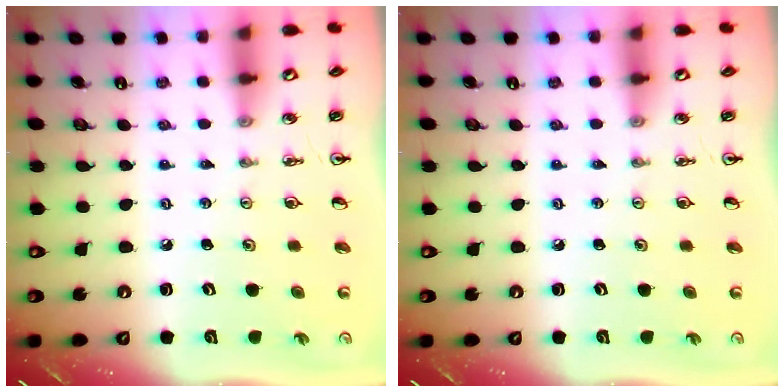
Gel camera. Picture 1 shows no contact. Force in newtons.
{"total": 0.0}